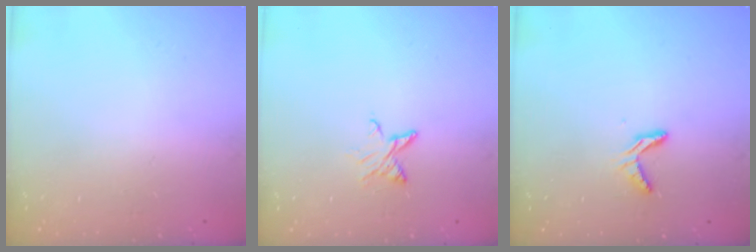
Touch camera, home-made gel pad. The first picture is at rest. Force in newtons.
{"total": 5.2, "press": 5.1, "slide": 0.7}
{"total": 4.7, "press": 4.7, "slide": 0.3}